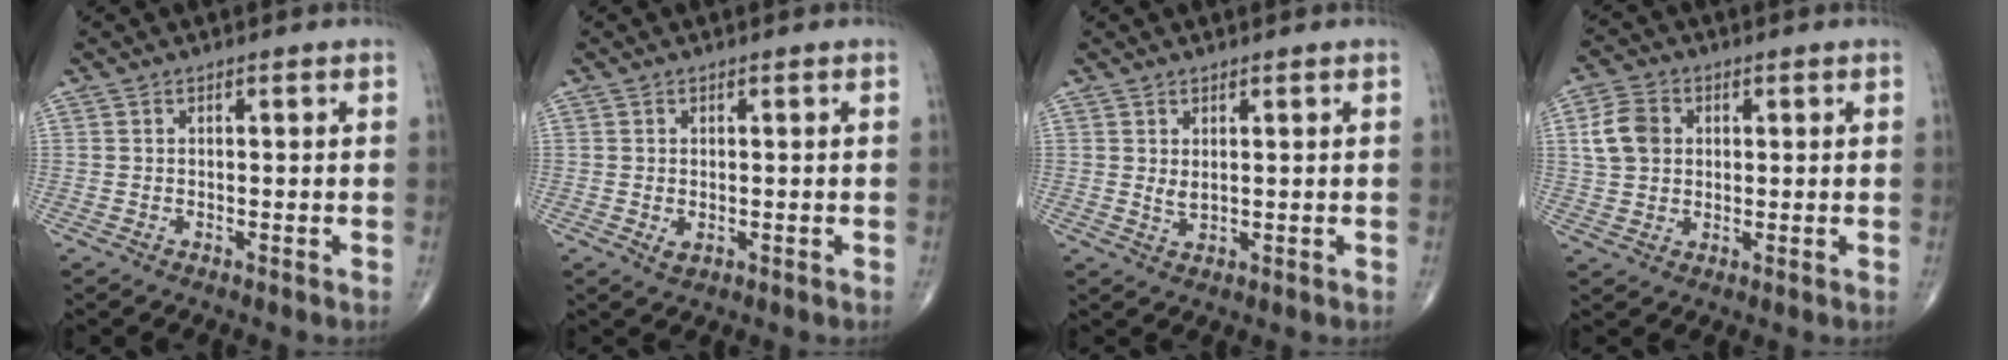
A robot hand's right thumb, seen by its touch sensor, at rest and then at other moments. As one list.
[{"total": 1.5, "force": [-0.2, 1.0, 1.1], "torque": [-0.018, -0.002, 0.002]}, {"total": 1.8, "force": [0.6, 0.8, 1.5], "torque": [-0.025, -0.009, 0.016]}, {"total": 6.9, "force": [1.4, 5.4, 4.0], "torque": [-0.064, 0.006, 0.025]}]